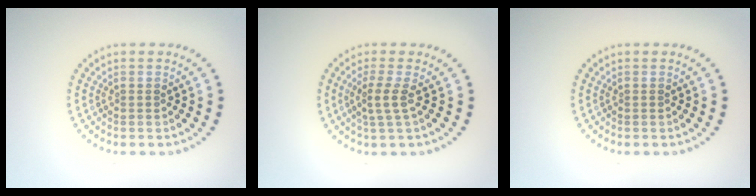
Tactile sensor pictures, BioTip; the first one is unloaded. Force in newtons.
{"total": 2.1, "press": 1.5, "slide": 1.4}
{"total": 0.0}